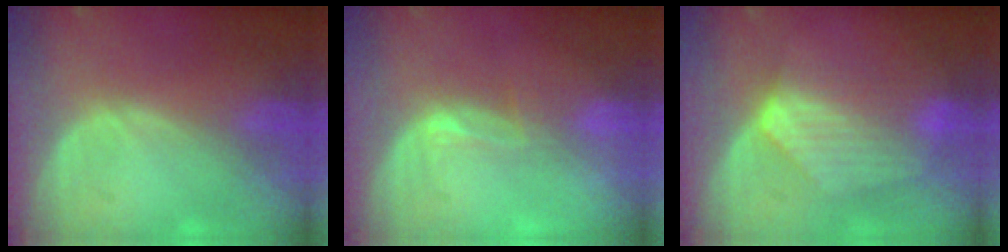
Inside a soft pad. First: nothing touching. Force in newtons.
{"total": 2.6, "press": 2.0, "slide": 1.6}
{"total": 7.4, "press": 7.2, "slide": 1.6}